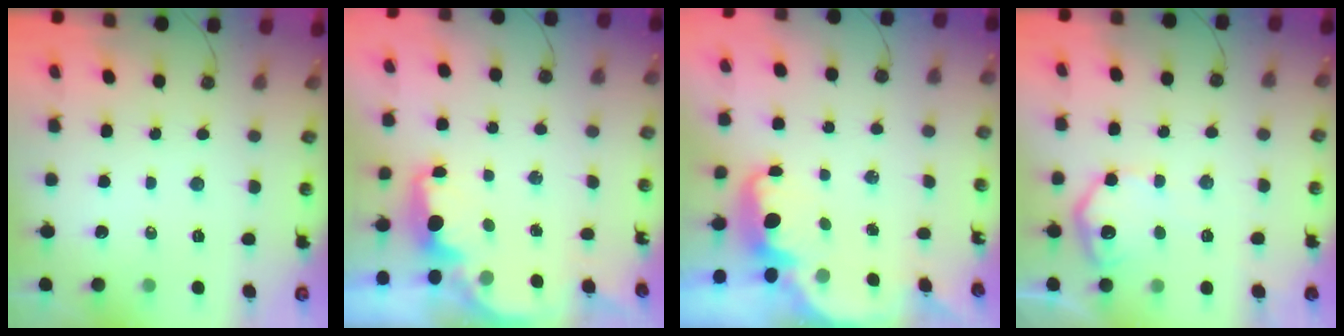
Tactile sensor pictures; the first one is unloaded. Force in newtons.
{"total": 2.1, "press": 2.0, "slide": 0.5}
{"total": 2.6, "press": 2.6, "slide": 0.6}
{"total": 10.7, "press": 10.7, "slide": 0.5}